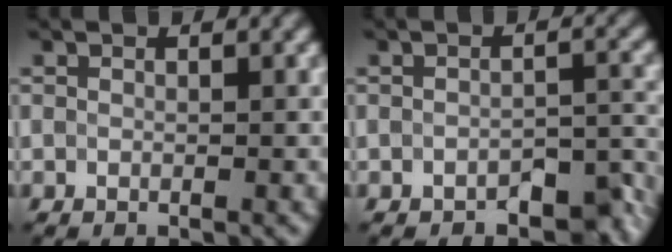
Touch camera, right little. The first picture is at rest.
{"total": 4.3, "force": [-3.7, 1.5, 1.7], "torque": [-0.019, 0.001, -0.048]}